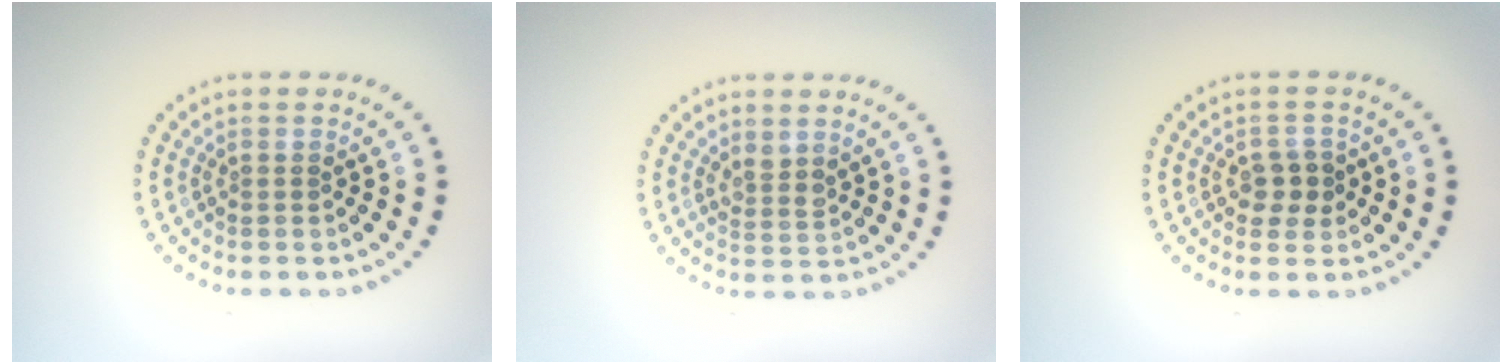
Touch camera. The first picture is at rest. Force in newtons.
{"total": 1.4, "press": 1.1, "slide": 0.9}
{"total": 2.2, "press": 2.1, "slide": 0.4}